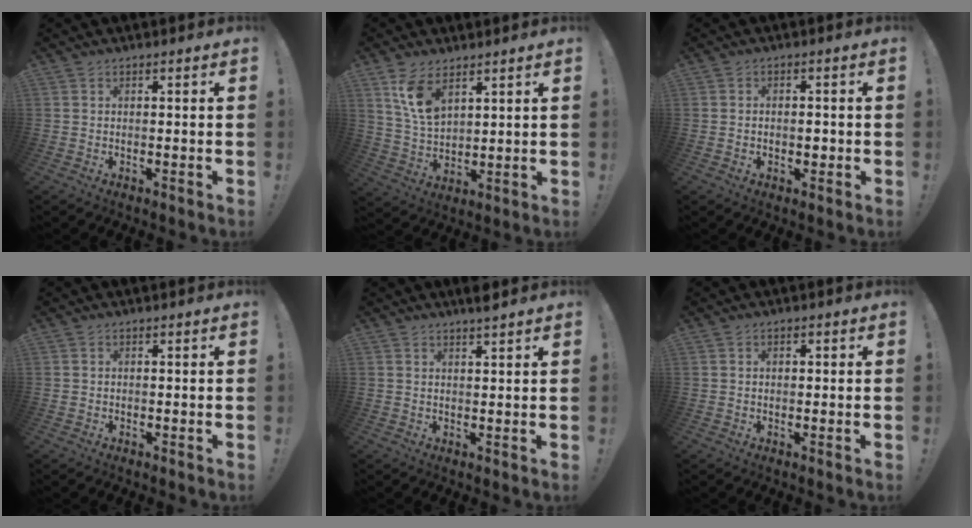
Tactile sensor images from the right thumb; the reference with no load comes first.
{"total": 9.9, "force": [6.0, 5.1, 6.1], "torque": [-0.122, -0.024, 0.114]}
{"total": 2.3, "force": [-0.7, 1.7, 1.4], "torque": [-0.011, 0.000, -0.015]}
{"total": 0.6, "force": [-0.2, 0.6, 0.2], "torque": [-0.006, 0.003, -0.002]}
{"total": 2.7, "force": [2.3, -0.1, 1.4], "torque": [-0.021, -0.017, 0.039]}
{"total": 0.9, "force": [-0.2, 0.7, 0.5], "torque": [-0.007, 0.003, -0.004]}